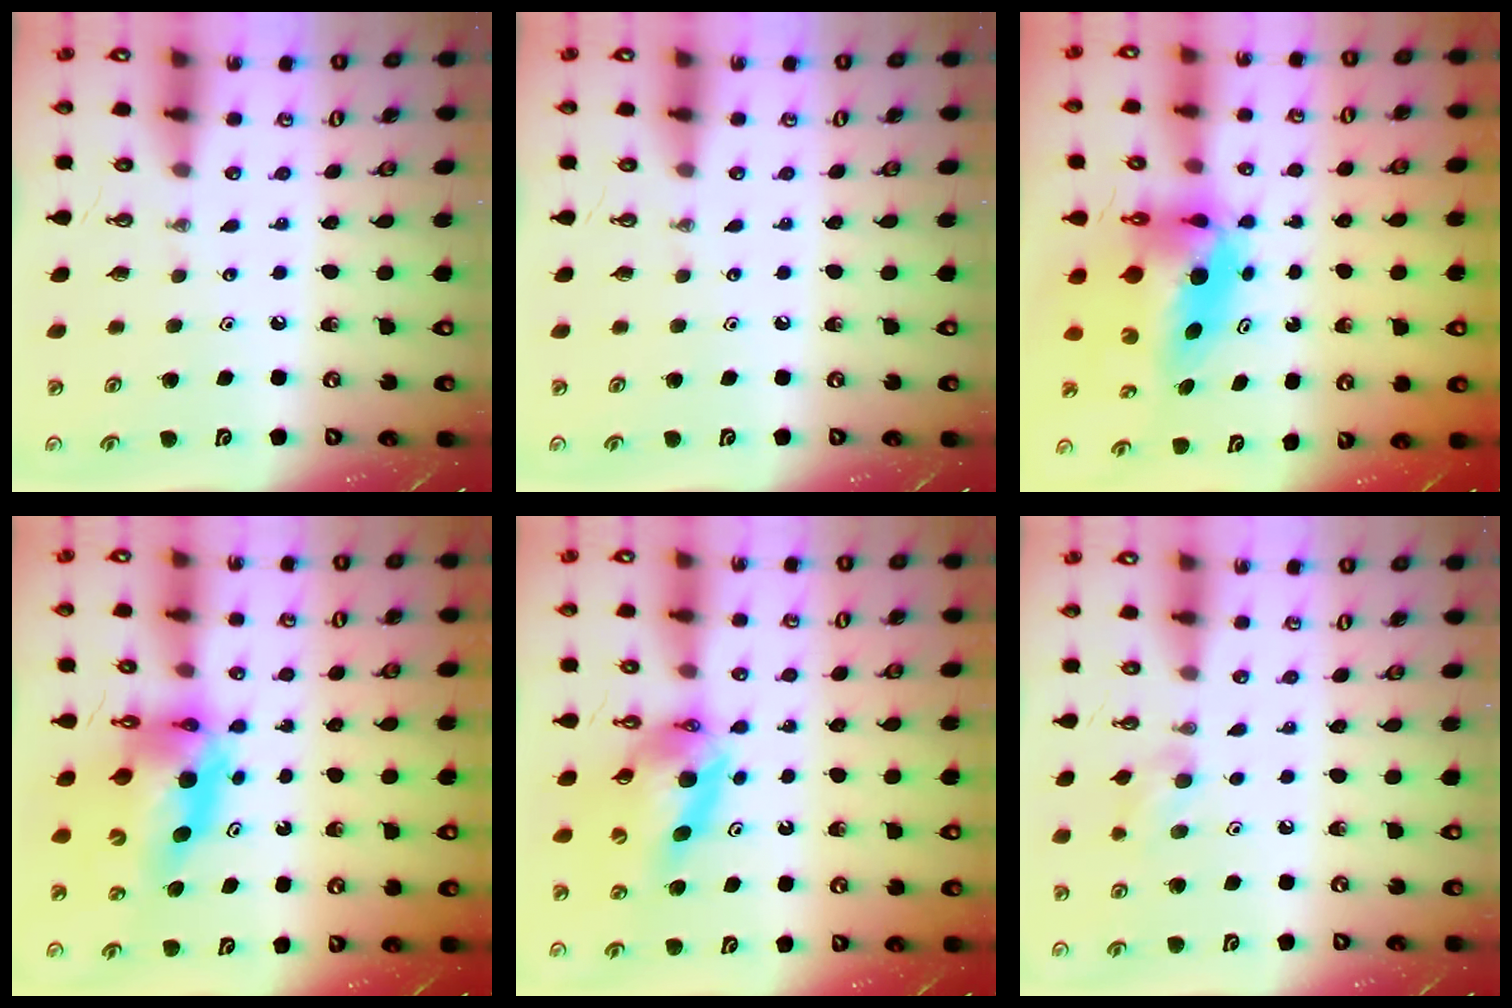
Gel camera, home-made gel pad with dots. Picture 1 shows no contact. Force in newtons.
{"total": 0.0}
{"total": 9.3, "press": 8.9, "slide": 2.8}
{"total": 12.1, "press": 12.1, "slide": 1.2}
{"total": 11.3, "press": 11.2, "slide": 1.0}
{"total": 6.5, "press": 6.4, "slide": 1.4}